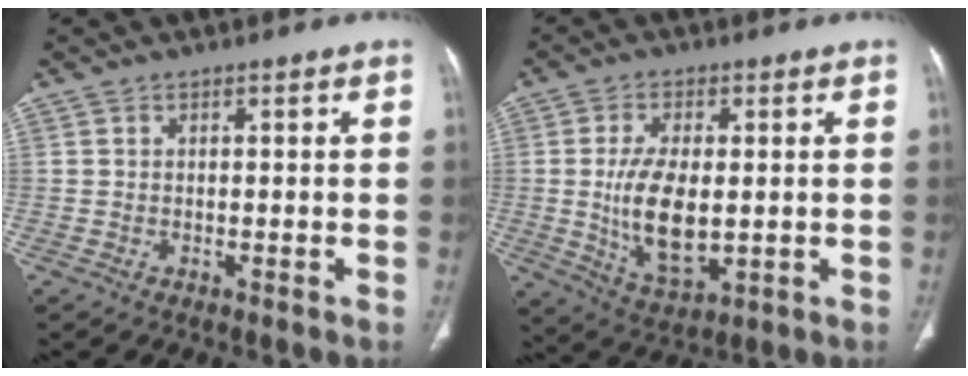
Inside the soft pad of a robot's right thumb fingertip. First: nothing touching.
{"total": 11.9, "force": [-0.3, 6.0, 10.3], "torque": [-0.191, -0.018, 0.007]}